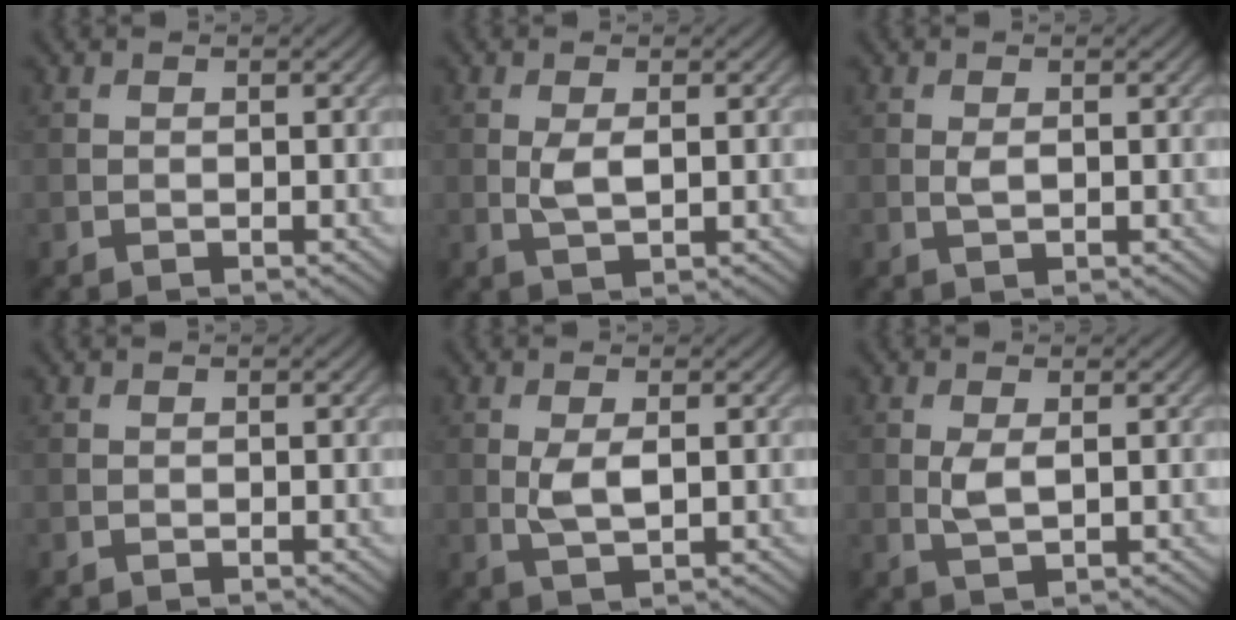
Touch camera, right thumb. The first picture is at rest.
{"total": 2.5, "force": [0.2, 1.0, 2.3], "torque": [-0.056, -0.003, 0.007]}
{"total": 1.1, "force": [0.1, 0.4, 1.0], "torque": [-0.025, -0.002, 0.003]}
{"total": 0.0}
{"total": 3.2, "force": [0.2, 1.2, 2.9], "torque": [-0.068, -0.004, 0.007]}
{"total": 2.4, "force": [0.3, 0.9, 2.2], "torque": [-0.055, -0.004, 0.008]}